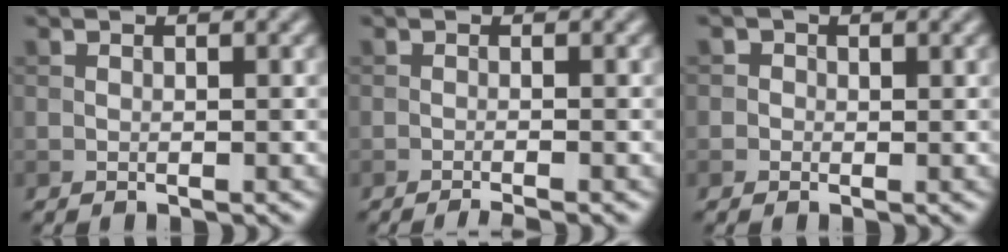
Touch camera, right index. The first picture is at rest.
{"total": 2.0, "force": [-1.2, 0.4, 1.5], "torque": [-0.014, 0.000, -0.026]}
{"total": 1.3, "force": [0.3, 1.2, 0.3], "torque": [0.010, -0.002, -0.005]}